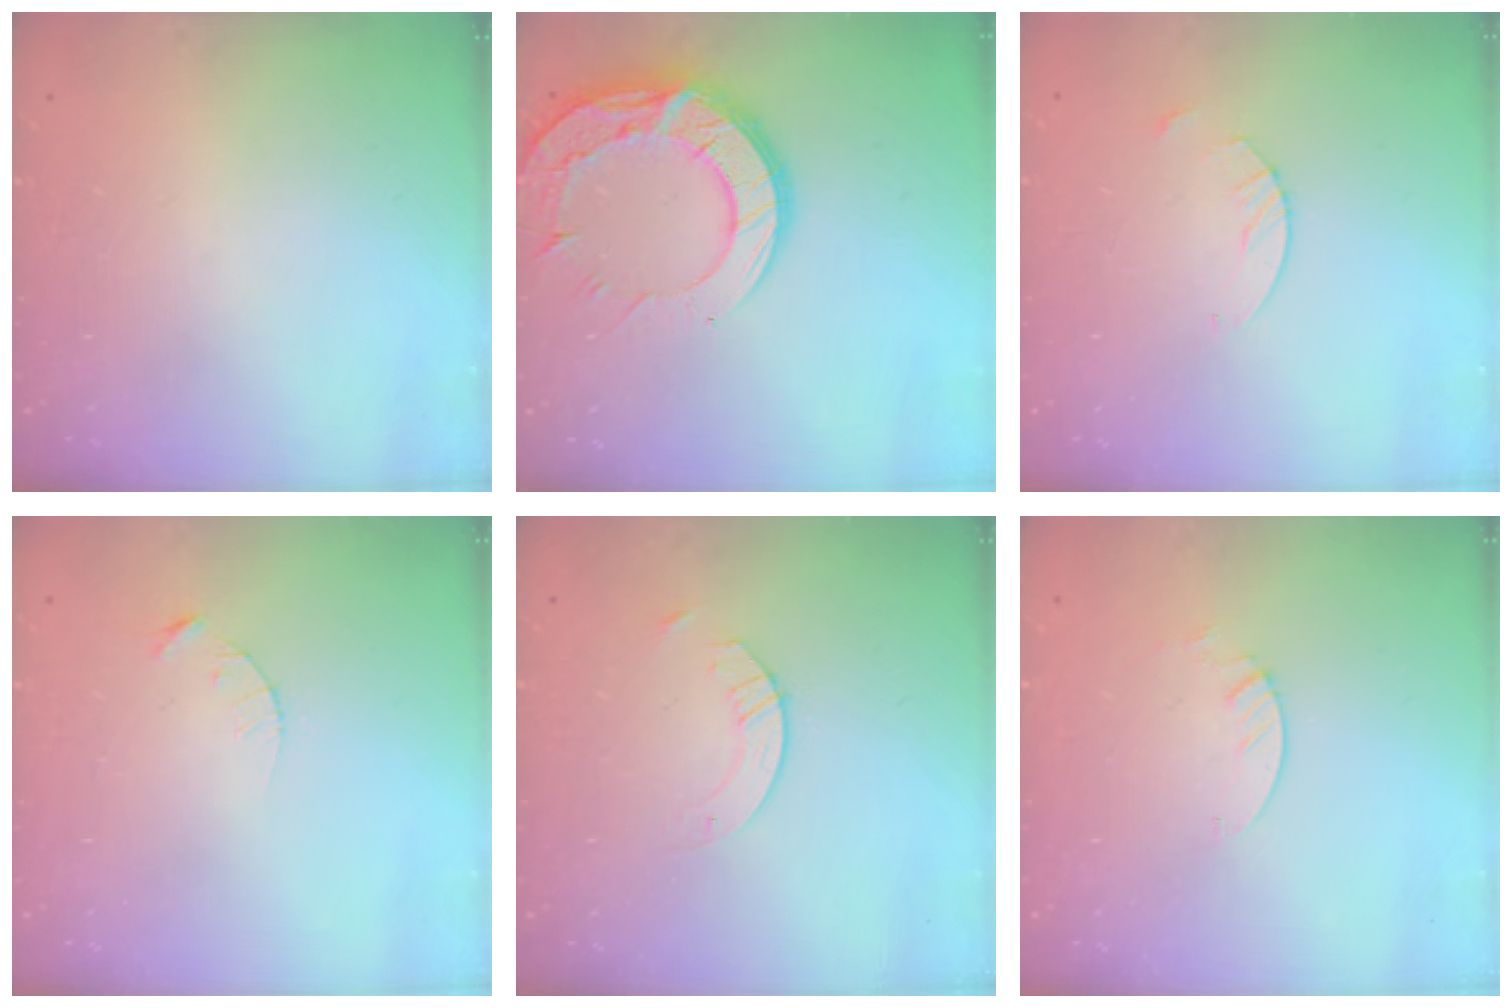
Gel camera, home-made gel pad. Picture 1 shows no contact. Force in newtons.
{"total": 19.5, "press": 19.4, "slide": 1.6}
{"total": 2.7, "press": 2.7, "slide": 0.2}
{"total": 2.1, "press": 2.1, "slide": 0.3}
{"total": 2.9, "press": 2.9, "slide": 0.3}
{"total": 1.3, "press": 1.3, "slide": 0.1}